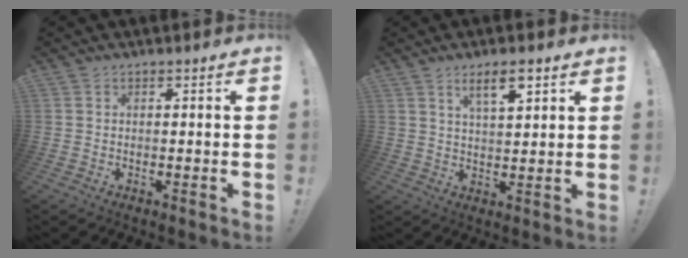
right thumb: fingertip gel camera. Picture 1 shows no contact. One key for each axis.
{"total": 6.9, "fx": 4.1, "fy": 1.9, "fz": 5.2, "tx": -0.079, "ty": -0.018, "tz": 0.067}